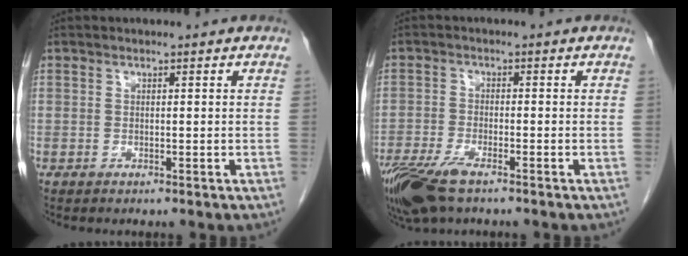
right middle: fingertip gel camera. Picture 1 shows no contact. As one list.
[{"total": 9.1, "force": [-6.3, 2.6, 6.0], "torque": [-0.117, -0.019, -0.112]}]